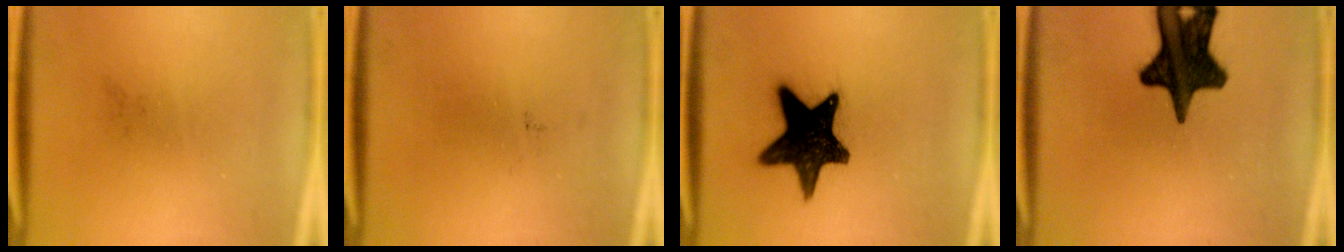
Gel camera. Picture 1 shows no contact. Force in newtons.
{"total": 0.0}
{"total": 16.3}
{"total": 17.1}